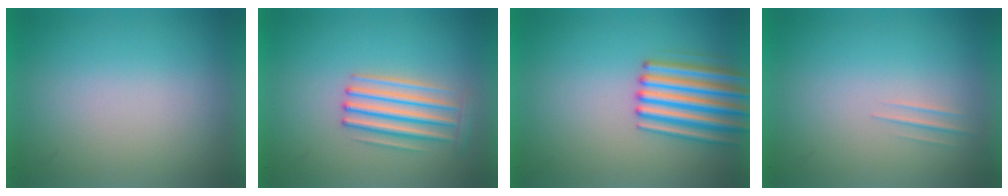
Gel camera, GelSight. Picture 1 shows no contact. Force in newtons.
{"total": 3.2}
{"total": 4.8}
{"total": 1.2}